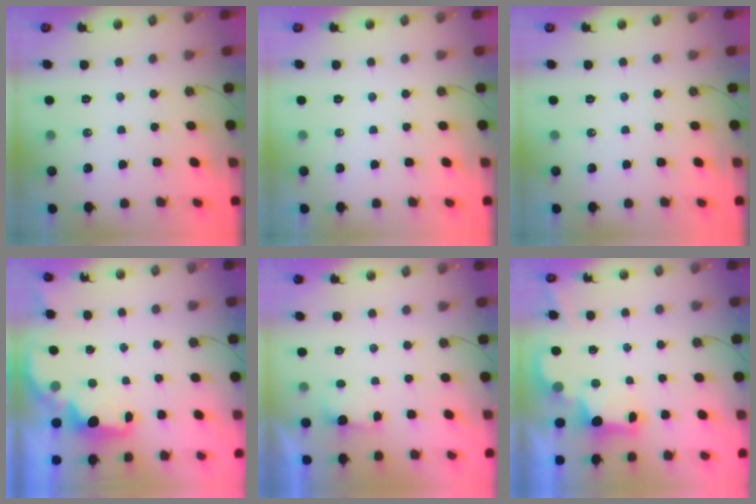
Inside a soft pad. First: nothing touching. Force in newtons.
{"total": 0.0}
{"total": 0.0}
{"total": 2.3, "press": 2.2, "slide": 0.8}
{"total": 0.8, "press": 0.4, "slide": 0.7}
{"total": 2.3, "press": 2.2, "slide": 0.7}